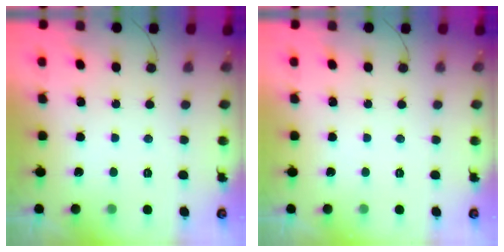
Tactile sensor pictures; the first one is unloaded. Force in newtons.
{"total": 0.0}